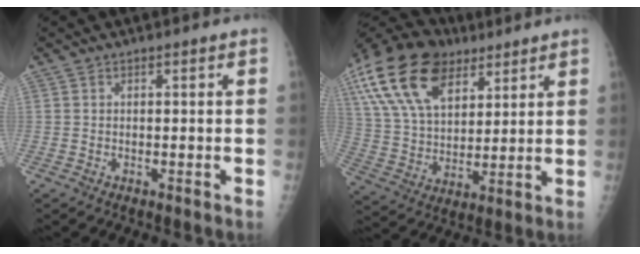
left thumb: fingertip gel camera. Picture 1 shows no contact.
{"total": 23.4, "force": [11.9, 13.9, 14.6], "torque": [-0.287, -0.001, 0.217]}